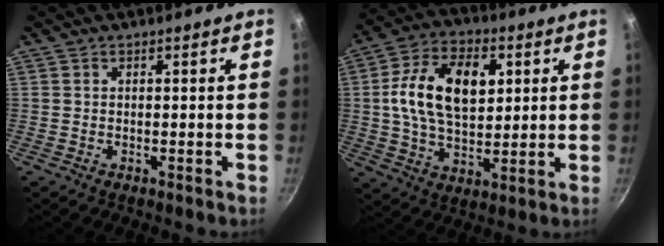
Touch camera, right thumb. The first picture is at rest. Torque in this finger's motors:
{"motor_torque": [0.34, 0.67, 0.34, -0.26, 0.34]}